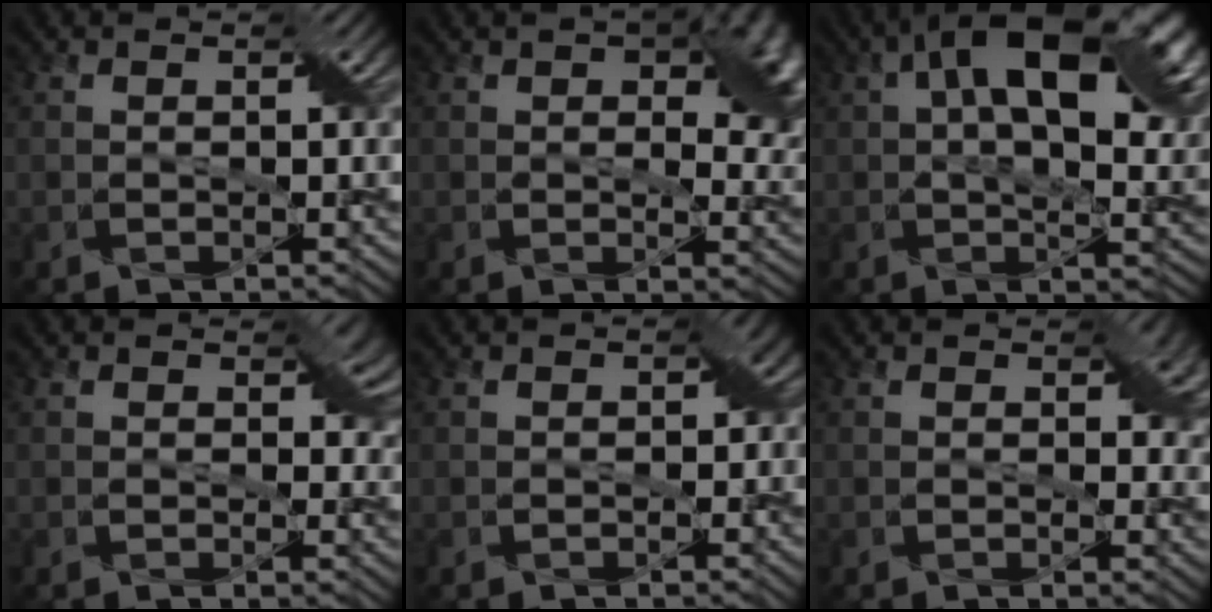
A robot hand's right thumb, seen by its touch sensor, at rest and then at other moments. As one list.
[{"total": 9.5, "force": [2.9, 5.5, 7.1], "torque": [-0.089, -0.009, 0.048]}, {"total": 16.7, "force": [5.1, 8.5, 13.5], "torque": [-0.212, 0.014, 0.075]}, {"total": 2.7, "force": [1.3, 1.7, 1.6], "torque": [-0.020, -0.007, 0.018]}, {"total": 1.8, "force": [-0.2, 1.6, 0.9], "torque": [-0.009, -0.004, -0.004]}, {"total": 3.2, "force": [1.4, 1.9, 2.2], "torque": [-0.027, -0.007, 0.022]}]